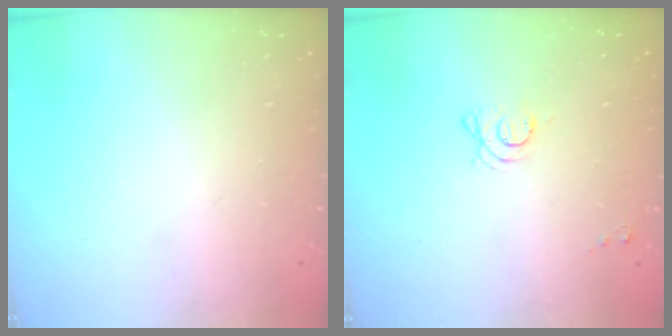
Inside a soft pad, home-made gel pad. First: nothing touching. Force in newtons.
{"total": 4.4, "press": 4.3, "slide": 1.2}